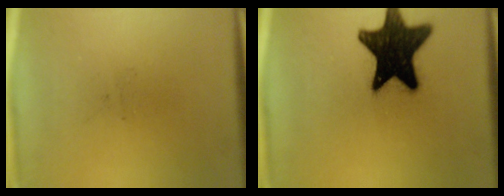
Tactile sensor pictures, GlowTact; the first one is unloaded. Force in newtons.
{"total": 17.6}